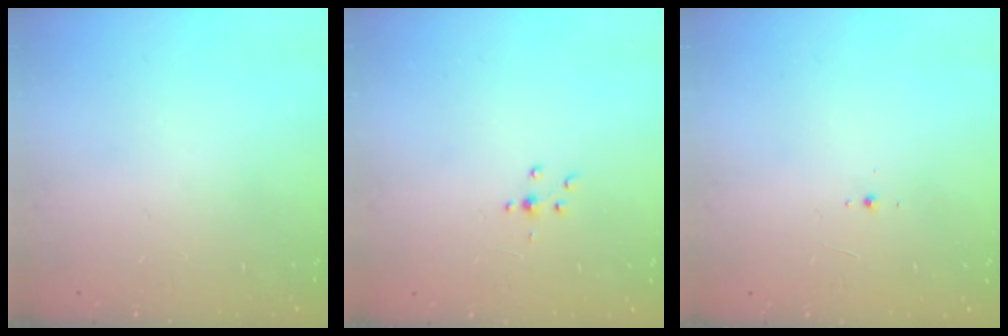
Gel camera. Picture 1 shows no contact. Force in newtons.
{"total": 2.2, "press": 2.1, "slide": 0.5}
{"total": 2.7, "press": 2.5, "slide": 0.8}